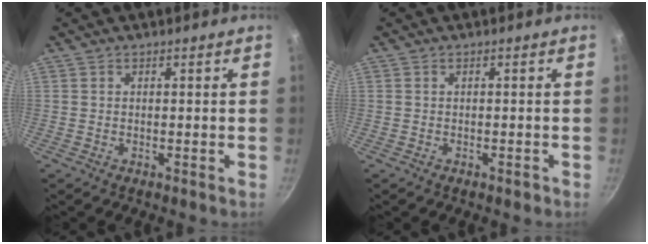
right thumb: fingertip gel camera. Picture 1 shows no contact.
{"total": 0.9, "force": [-0.5, 0.5, 0.5], "torque": [-0.006, 0.007, -0.005]}